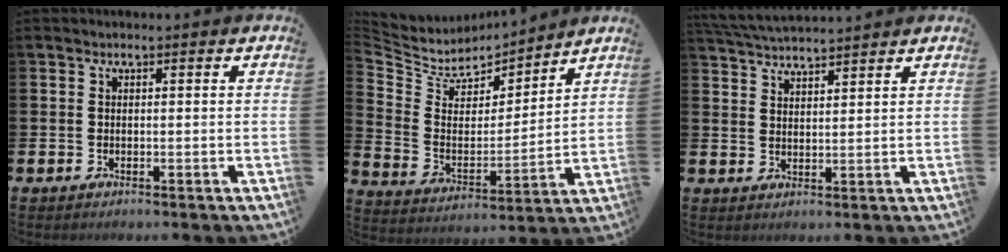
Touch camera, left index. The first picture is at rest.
{"total": 6.3, "force": [5.8, 2.4, 0.2], "torque": [-0.054, -0.050, 0.099]}
{"total": 4.1, "force": [4.1, 0.0, 0.4], "torque": [-0.018, -0.022, 0.073]}